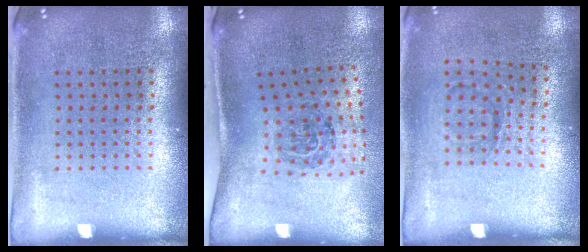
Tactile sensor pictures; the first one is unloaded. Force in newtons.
{"total": 1.8, "press": 1.1, "slide": 1.4}
{"total": 1.0, "press": 0.7, "slide": 0.7}